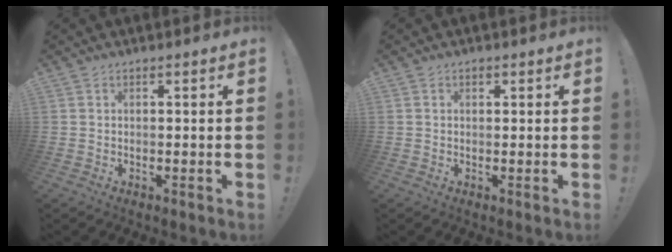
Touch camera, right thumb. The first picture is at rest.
{"total": 0.6, "force": [0.4, 0.4, 0.2], "torque": [0.004, -0.001, 0.007]}